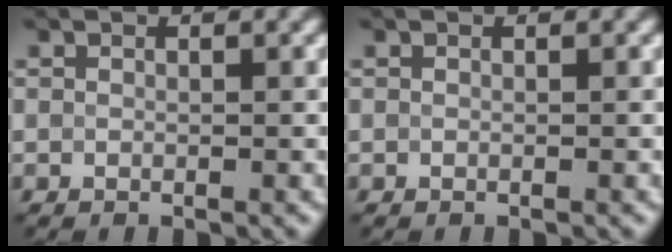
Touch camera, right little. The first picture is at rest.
{"total": 0.0}